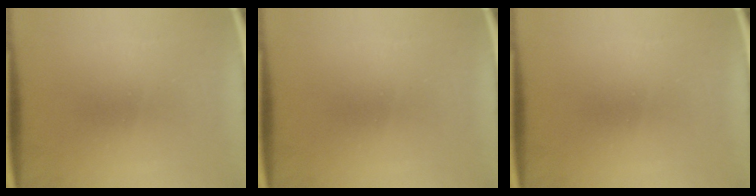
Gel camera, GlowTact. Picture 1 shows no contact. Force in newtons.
{"total": 0.0}
{"total": 0.0}